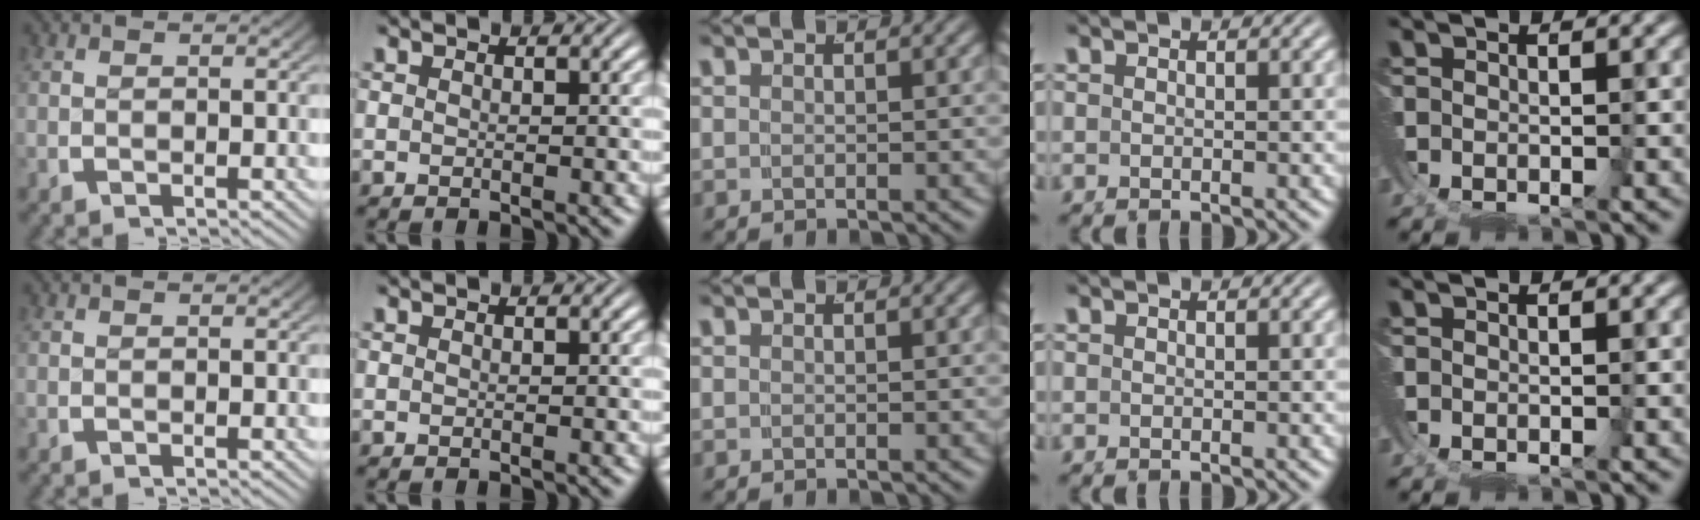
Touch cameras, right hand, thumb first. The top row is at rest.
{}